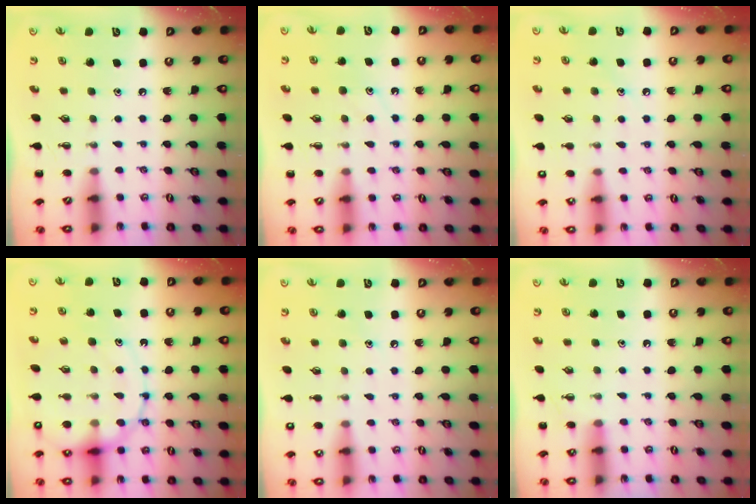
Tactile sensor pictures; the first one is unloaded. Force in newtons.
{"total": 10.2, "press": 10.2, "slide": 0.8}
{"total": 7.9, "press": 7.8, "slide": 1.7}
{"total": 15.3, "press": 15.0, "slide": 3.0}
{"total": 5.4, "press": 5.2, "slide": 1.4}
{"total": 4.1, "press": 3.8, "slide": 1.5}